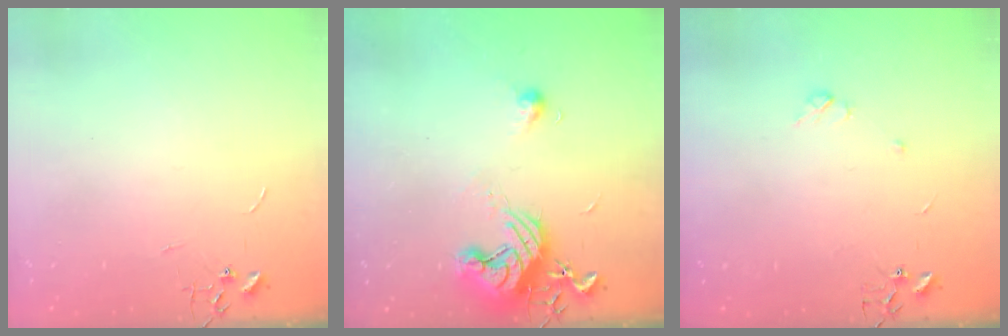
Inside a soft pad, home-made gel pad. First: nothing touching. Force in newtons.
{"total": 13.4, "press": 13.4, "slide": 1.2}
{"total": 3.6, "press": 3.5, "slide": 0.7}